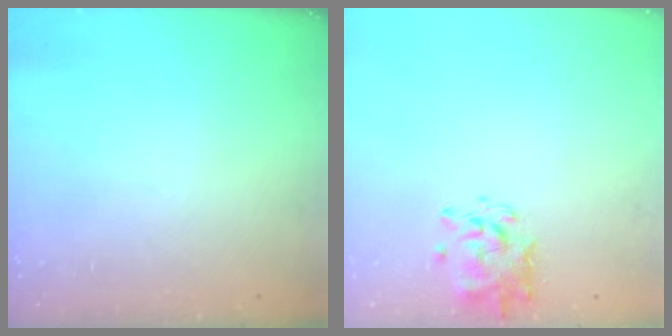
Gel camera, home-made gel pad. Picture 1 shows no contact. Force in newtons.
{"total": 1.3, "press": 1.2, "slide": 0.4}